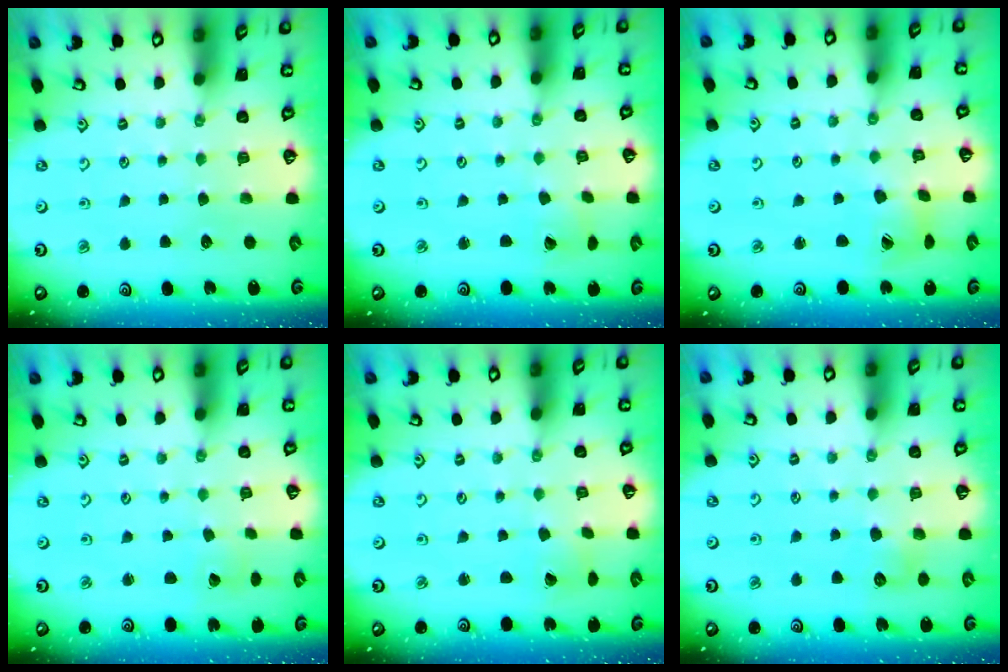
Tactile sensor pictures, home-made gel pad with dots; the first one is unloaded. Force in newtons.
{"total": 1.8, "press": 1.8, "slide": 0.2}
{"total": 6.4, "press": 6.4, "slide": 0.6}
{"total": 2.0, "press": 2.0, "slide": 0.2}
{"total": 2.7, "press": 2.7, "slide": 0.5}
{"total": 6.2, "press": 6.2, "slide": 0.9}